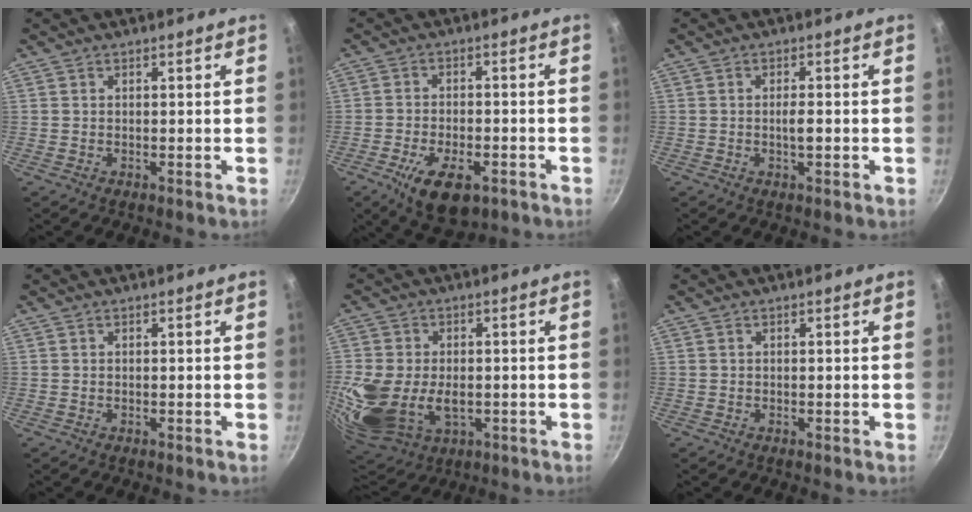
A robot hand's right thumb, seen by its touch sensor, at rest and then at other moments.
{"total": 10.9, "force": [-5.2, 5.3, 8.0], "torque": [-0.128, 0.013, -0.081]}
{"total": 2.4, "force": [-0.5, 0.7, 2.3], "torque": [-0.040, 0.004, -0.011]}
{"total": 0.0}
{"total": 18.1, "force": [-2.6, 12.4, 13.0], "torque": [-0.284, -0.008, -0.031]}
{"total": 0.0}